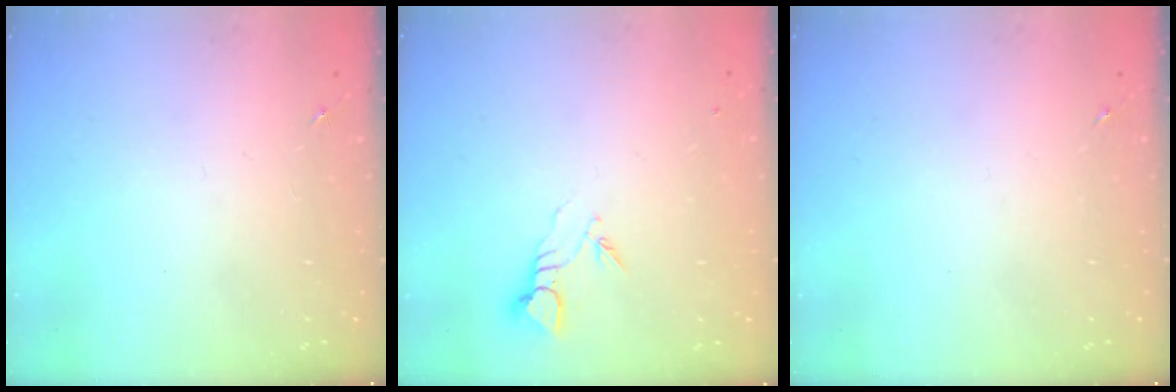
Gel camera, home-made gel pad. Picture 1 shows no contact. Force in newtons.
{"total": 3.8, "press": 3.8, "slide": 0.3}
{"total": 0.0}